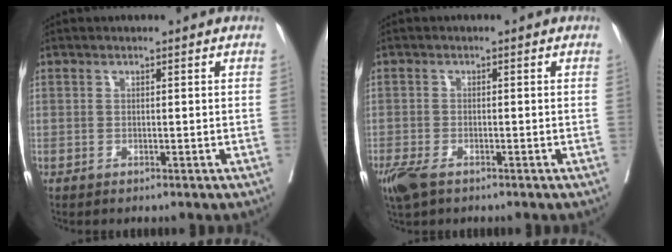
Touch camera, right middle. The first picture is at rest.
{"total": 5.1, "force": [-3.4, 2.2, 3.1], "torque": [-0.066, -0.013, -0.061]}